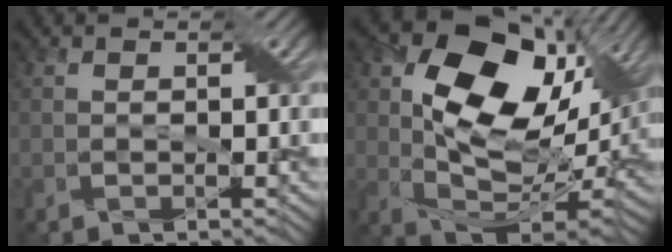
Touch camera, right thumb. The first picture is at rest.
{"total": 19.3, "force": [5.5, 12.2, 13.9], "torque": [-0.237, 0.013, 0.105]}